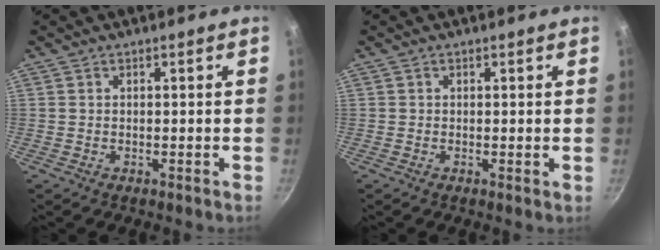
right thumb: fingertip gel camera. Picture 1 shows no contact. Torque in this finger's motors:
{"motor_torque": [0.36, 0.12, 0.24, 0.23, -0.04]}